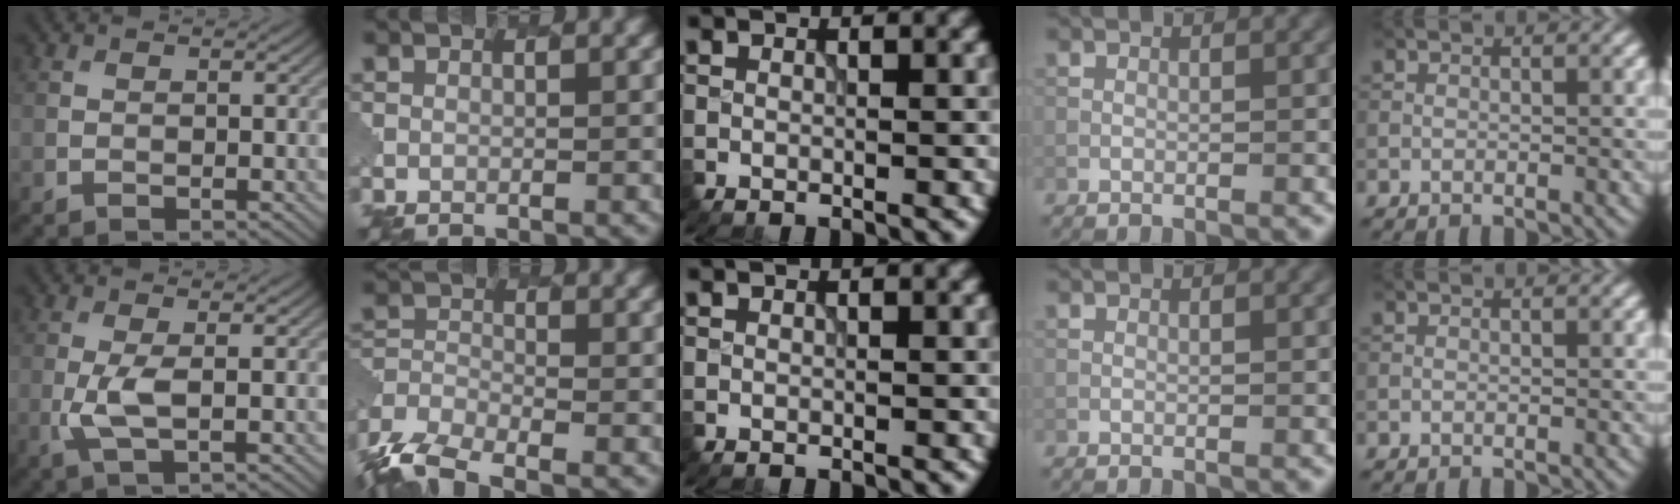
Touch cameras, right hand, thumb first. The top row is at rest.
{"thumb": {"total": 3.9, "force": [-0.3, 1.1, 3.7], "torque": [-0.090, -0.003, -0.010]}, "index": {"total": 6.9, "force": [-5.4, 2.4, 3.6], "torque": [-0.076, -0.013, -0.113]}}